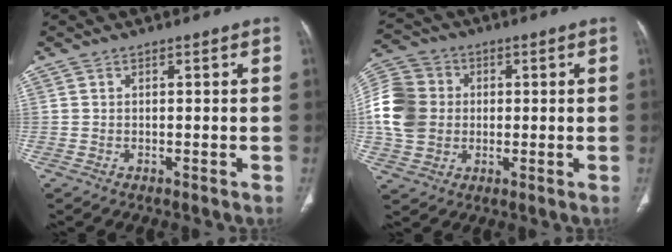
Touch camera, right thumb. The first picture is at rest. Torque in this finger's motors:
{"motor_torque": [1.25, 1.22, 0.07, -0.12, 0.32]}